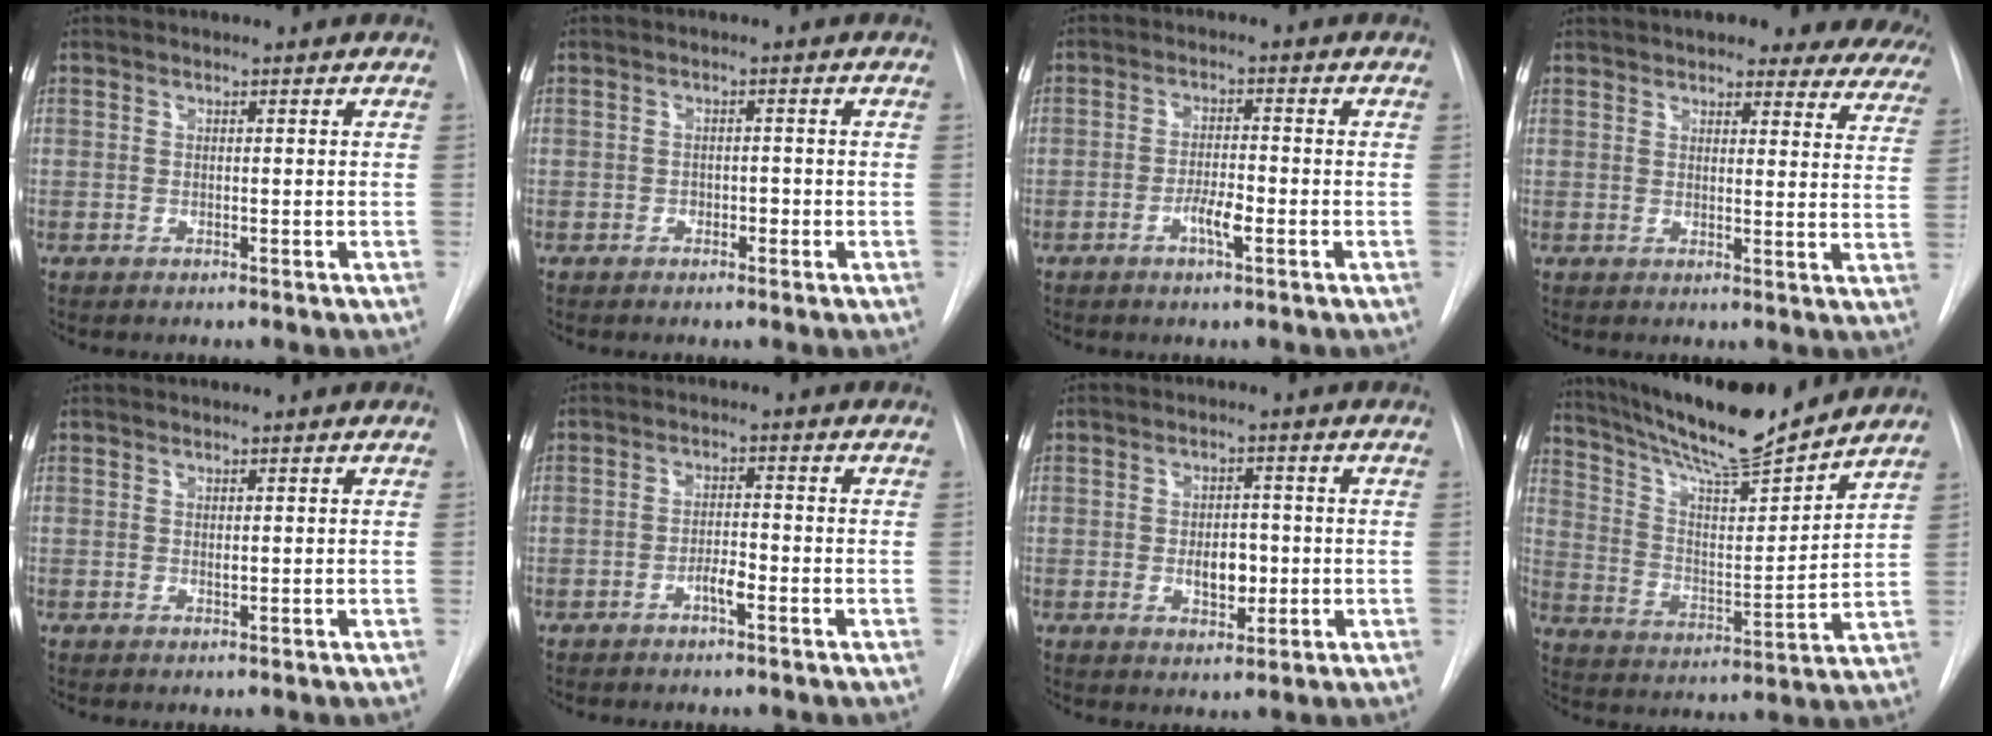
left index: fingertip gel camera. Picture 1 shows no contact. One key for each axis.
{"total": 1.1, "fx": -0.5, "fy": 0.7, "fz": 0.6, "tx": -0.007, "ty": 0.003, "tz": -0.008}
{"total": 3.5, "fx": -1.5, "fy": 0.6, "fz": 3.1, "tx": -0.056, "ty": 0.001, "tz": -0.028}
{"total": 23.2, "fx": 20.6, "fy": 6.2, "fz": 8.8, "tx": -0.110, "ty": -0.031, "tz": 0.221}
{"total": 0.6, "fx": 0.4, "fy": 0.2, "fz": 0.4, "tx": -0.007, "ty": -0.003, "tz": 0.009}
{"total": 2.4, "fx": -1.3, "fy": 0.4, "fz": 1.9, "tx": -0.031, "ty": 0.003, "tz": -0.024}
{"total": 4.5, "fx": -0.5, "fy": 2.5, "fz": 3.7, "tx": -0.053, "ty": 0.000, "tz": -0.002}
{"total": 18.2, "fx": 16.1, "fy": 1.1, "fz": 8.2, "tx": -0.142, "ty": -0.003, "tz": 0.268}